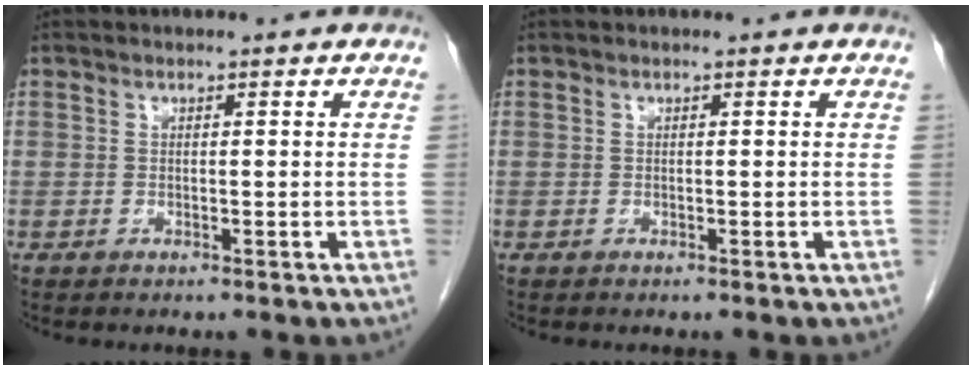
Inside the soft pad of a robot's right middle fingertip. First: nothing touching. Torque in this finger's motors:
{"motor_torque": [0.07, 0.07, -0.04, -0.01]}